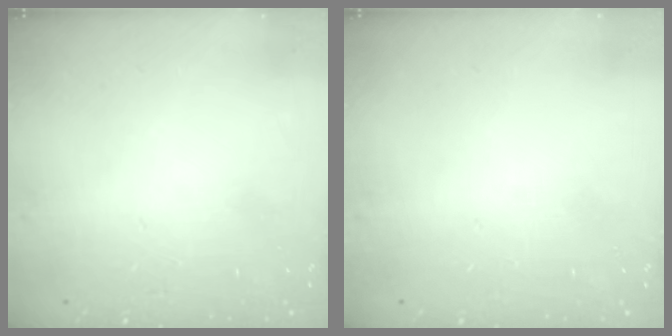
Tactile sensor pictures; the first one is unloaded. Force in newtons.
{"total": 0.0}